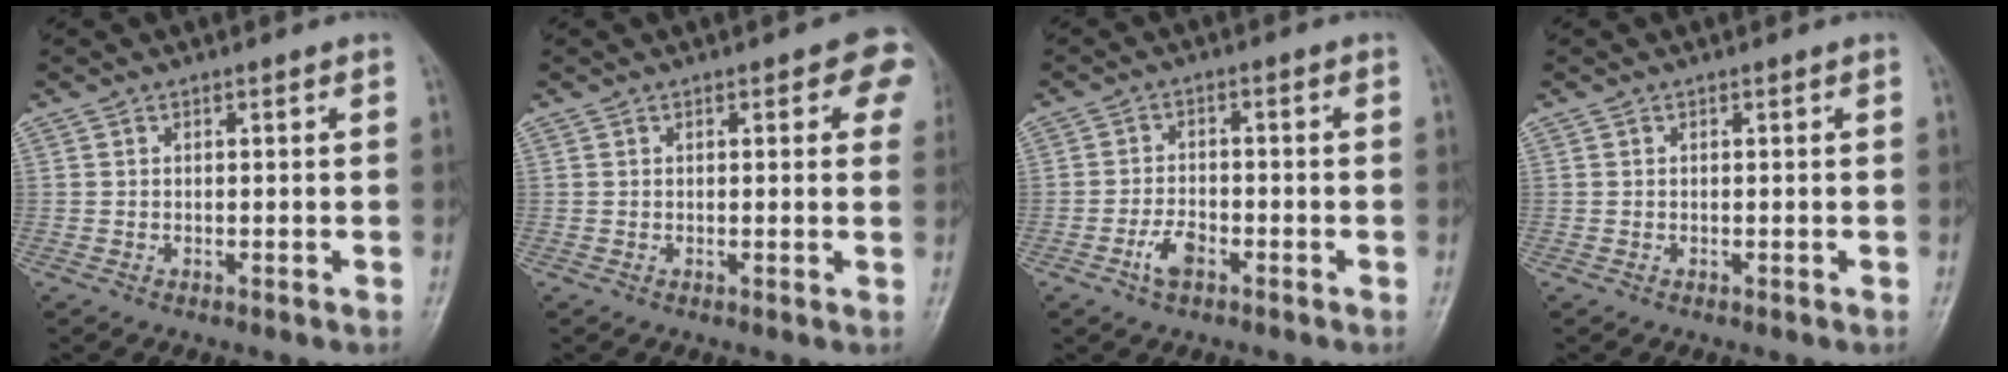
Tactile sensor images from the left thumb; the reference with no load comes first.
{"total": 3.5, "force": [1.4, 1.7, 2.7], "torque": [-0.005, 0.001, 0.006]}
{"total": 4.2, "force": [-2.3, 2.2, 2.8], "torque": [-0.053, 0.016, -0.044]}
{"total": 0.0}